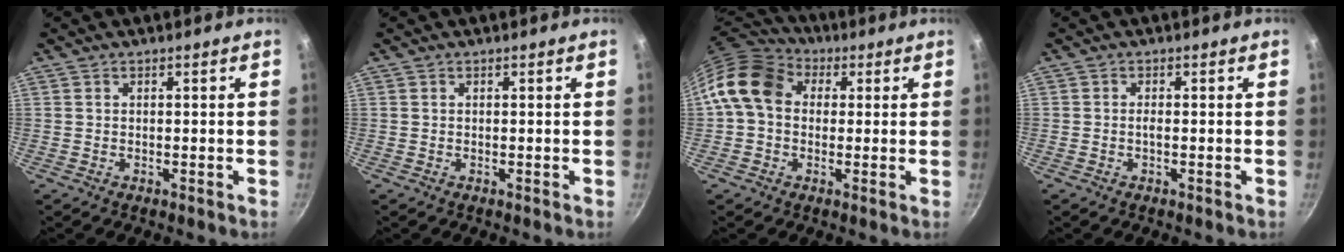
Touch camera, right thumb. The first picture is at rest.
{"total": 0.0}
{"total": 12.0, "force": [1.9, 9.4, 7.2], "torque": [-0.108, 0.023, 0.013]}
{"total": 0.7, "force": [-0.2, 0.2, 0.6], "torque": [-0.012, 0.002, -0.006]}